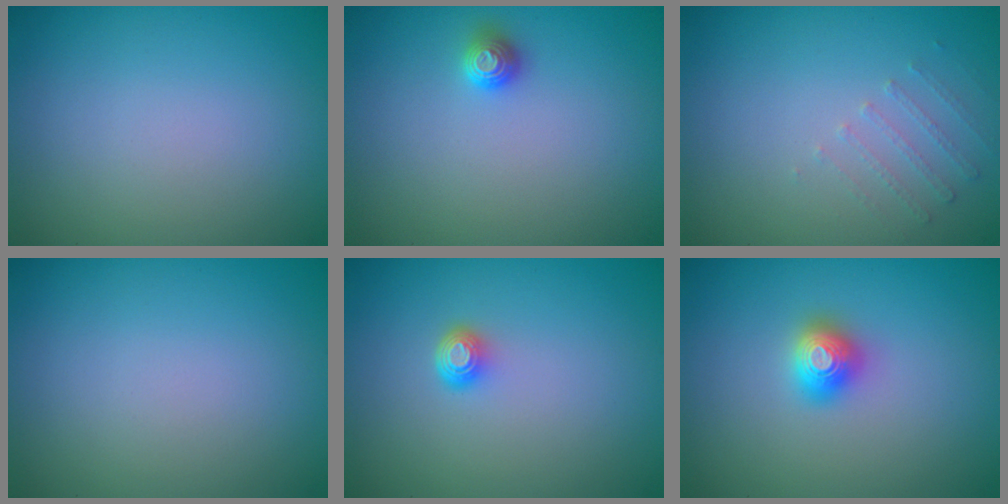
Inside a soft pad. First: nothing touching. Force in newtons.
{"total": 1.0, "press": 1.0, "slide": 0.3}
{"total": 1.1, "press": 0.7, "slide": 0.8}
{"total": 0.0}
{"total": 1.4, "press": 1.1, "slide": 1.0}
{"total": 2.0, "press": 2.0, "slide": 0.2}